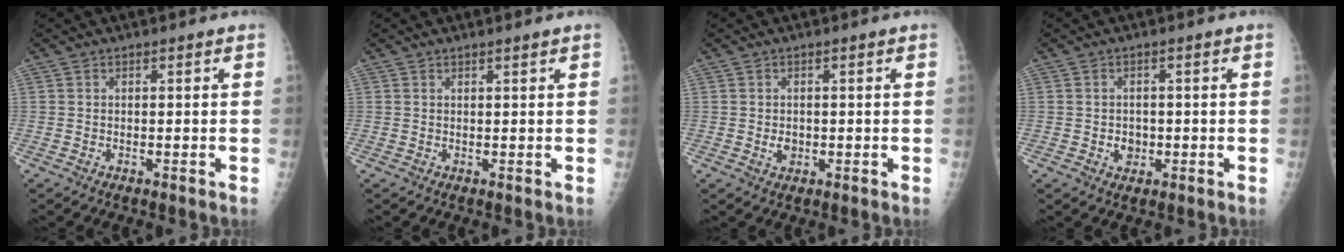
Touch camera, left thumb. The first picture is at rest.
{"total": 0.8, "force": [0.6, 0.0, 0.5], "torque": [-0.008, -0.003, 0.010]}
{"total": 2.3, "force": [-0.3, 1.8, 1.3], "torque": [-0.011, 0.002, -0.002]}
{"total": 2.8, "force": [-0.6, 2.4, 1.3], "torque": [-0.004, 0.005, -0.006]}